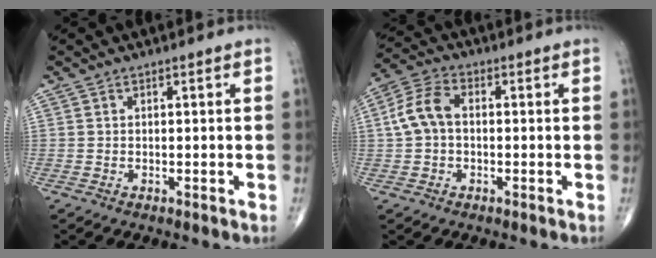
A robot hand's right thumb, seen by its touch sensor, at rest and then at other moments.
{"total": 7.2, "force": [0.2, 4.7, 5.4], "torque": [-0.111, 0.025, -0.005]}